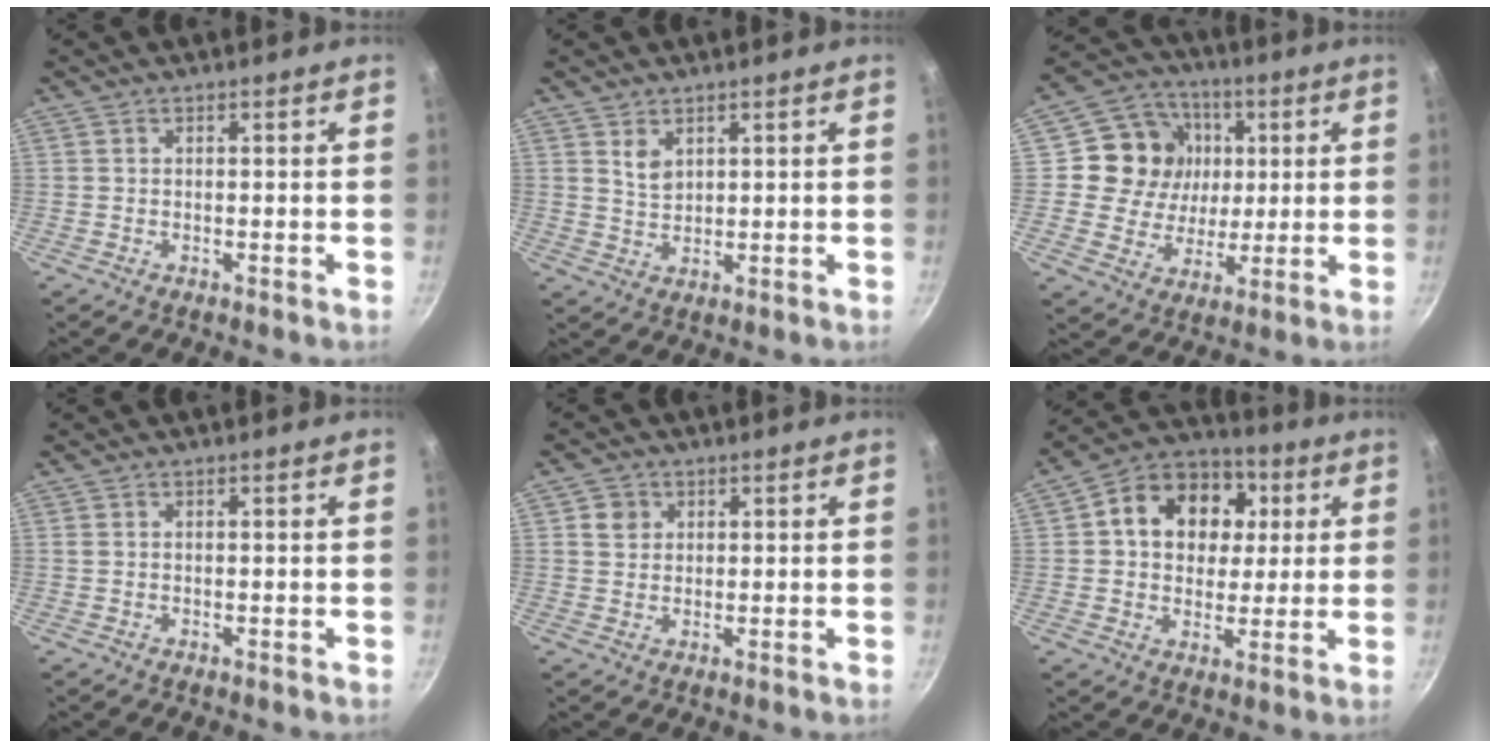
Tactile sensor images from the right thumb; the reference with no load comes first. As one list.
[{"total": 3.3, "force": [1.7, 2.1, 1.9], "torque": [-0.027, -0.011, 0.036]}, {"total": 14.2, "force": [2.8, 12.8, 5.4], "torque": [-0.071, 0.003, 0.042]}, {"total": 0.0}, {"total": 3.2, "force": [1.0, 2.8, 1.0], "torque": [0.003, 0.004, 0.014]}, {"total": 15.7, "force": [3.5, 12.4, 9.1], "torque": [-0.122, 0.016, 0.042]}]